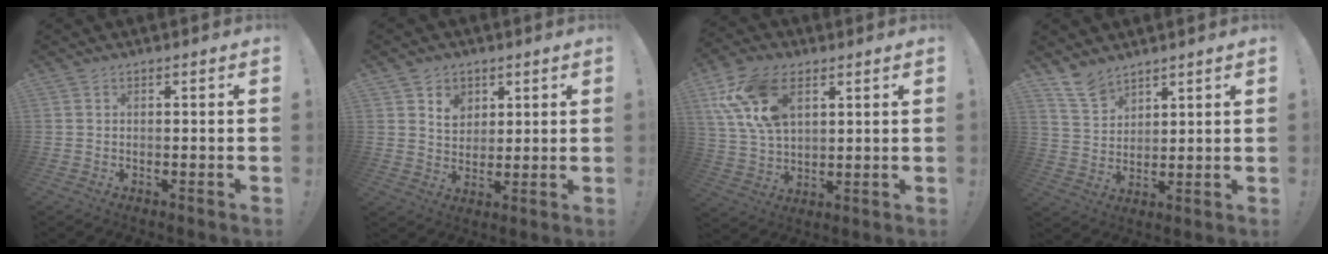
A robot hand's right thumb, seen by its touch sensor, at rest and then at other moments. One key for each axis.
{"total": 6.7, "fx": 3.8, "fy": 5.3, "fz": 1.7, "tx": -0.017, "ty": -0.022, "tz": 0.069}
{"total": 17.3, "fx": 7.6, "fy": 10.8, "fz": 11.2, "tx": -0.226, "ty": -0.020, "tz": 0.143}
{"total": 8.6, "fx": 7.1, "fy": 4.3, "fz": 2.3, "tx": -0.052, "ty": -0.046, "tz": 0.140}